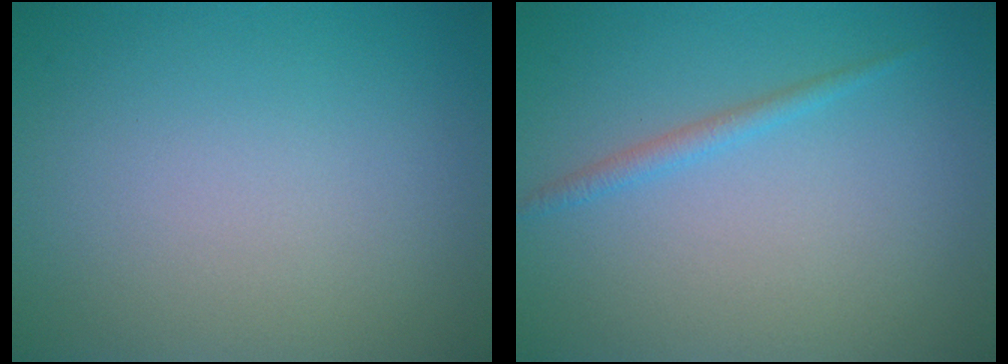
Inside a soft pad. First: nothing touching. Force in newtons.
{"total": 1.2, "press": 1.2, "slide": 0.1}